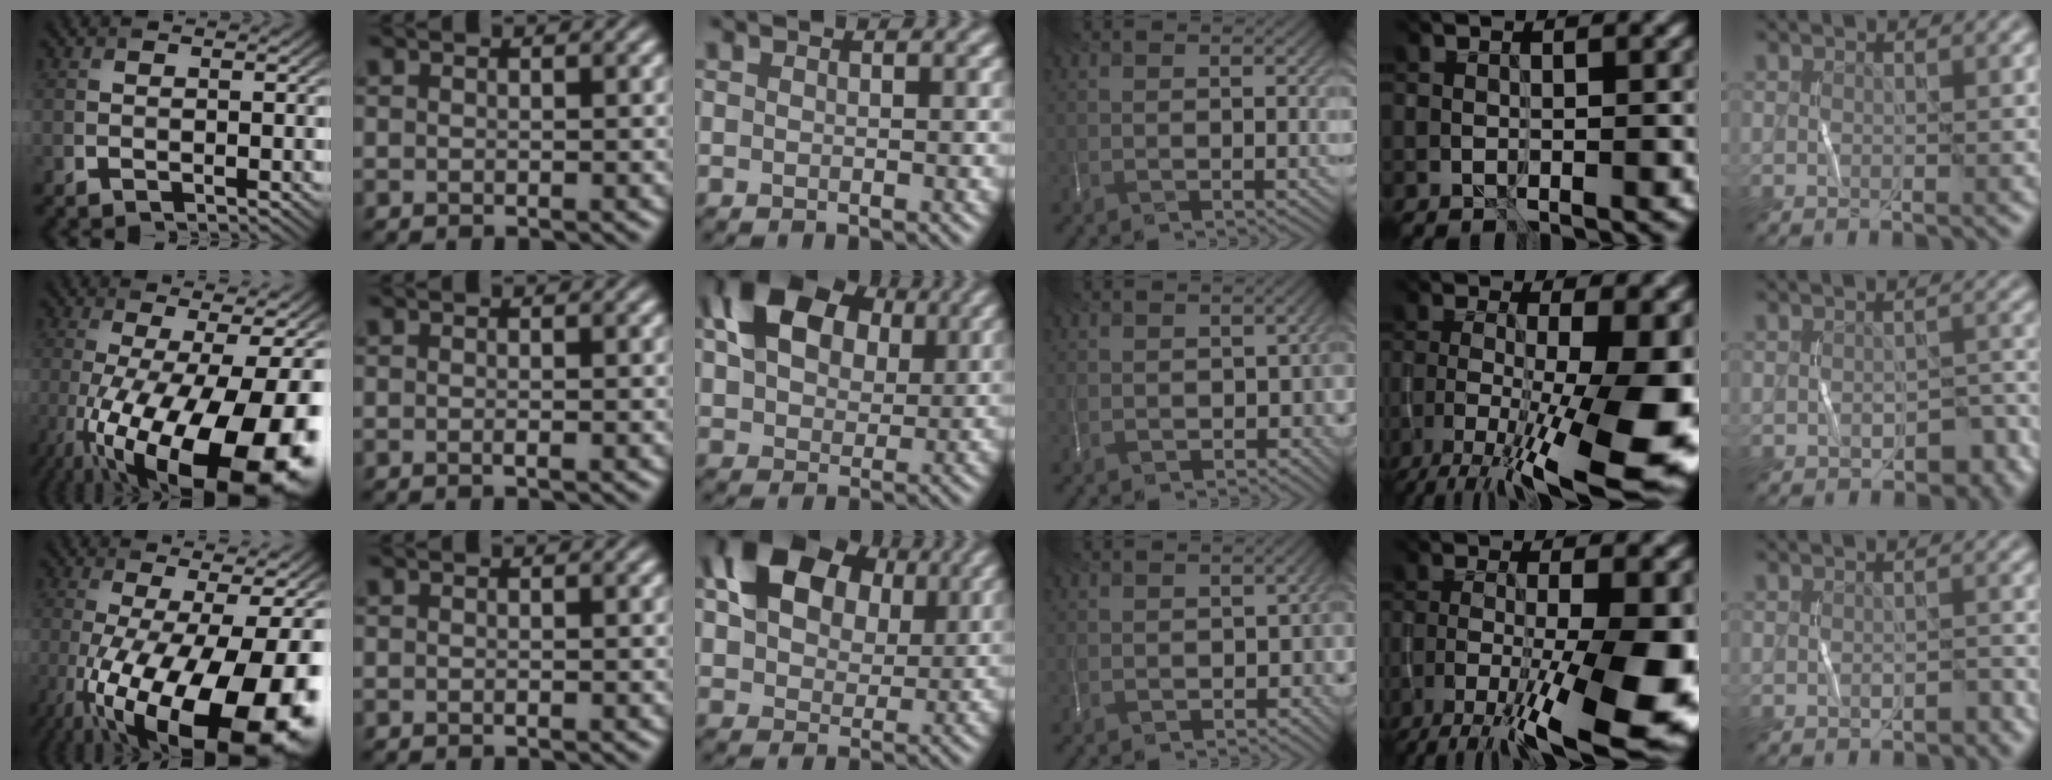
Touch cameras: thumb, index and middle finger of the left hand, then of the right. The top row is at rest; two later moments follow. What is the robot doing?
{"motion": "wrap", "object": "string"}